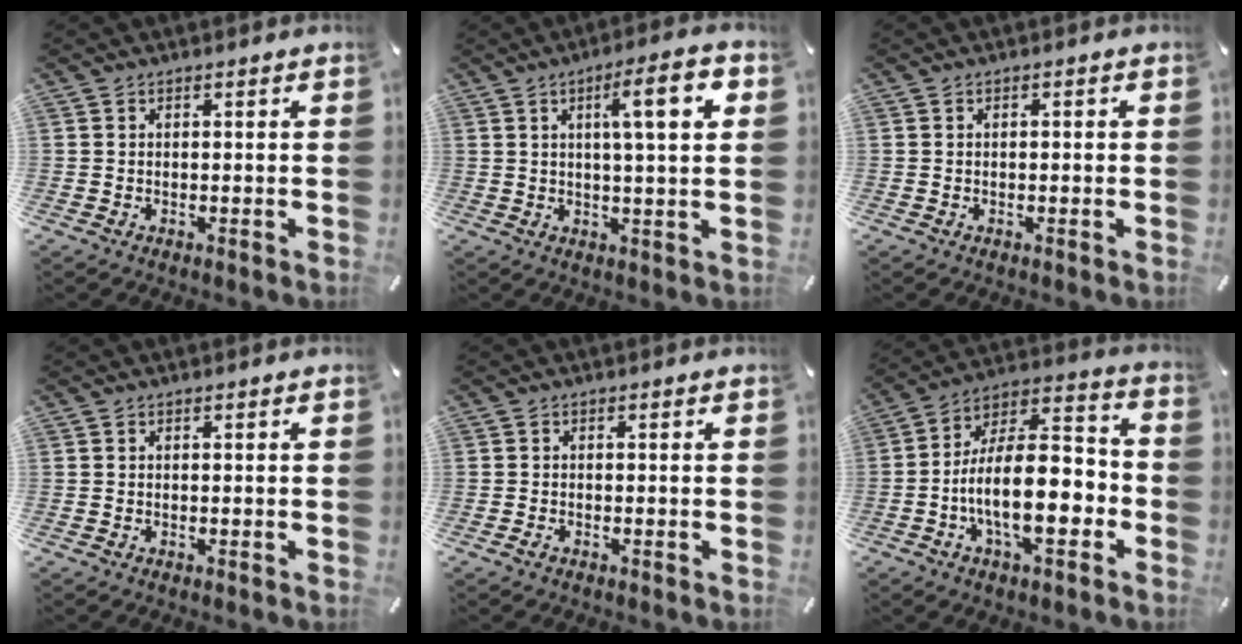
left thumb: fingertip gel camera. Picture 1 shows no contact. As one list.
[{"total": 11.8, "force": [3.6, 2.1, 11.0], "torque": [-0.171, -0.003, 0.047]}, {"total": 0.7, "force": [-0.3, 0.3, 0.5], "torque": [-0.010, -0.002, -0.005]}, {"total": 0.0}, {"total": 0.8, "force": [-0.5, 0.3, 0.5], "torque": [-0.010, -0.001, -0.010]}, {"total": 17.4, "force": [-5.2, 8.2, 14.4], "torque": [-0.255, 0.002, -0.090]}]